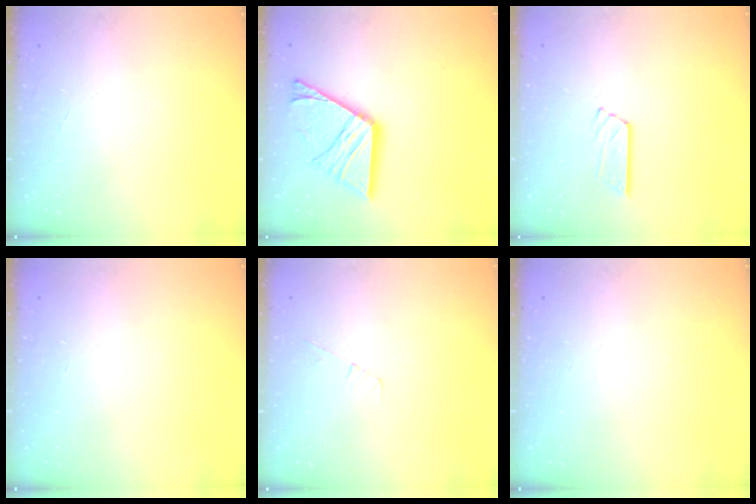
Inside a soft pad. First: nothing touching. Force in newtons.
{"total": 17.2, "press": 17.1, "slide": 1.7}
{"total": 4.8, "press": 4.7, "slide": 0.5}
{"total": 0.0}
{"total": 5.3, "press": 5.2, "slide": 0.5}
{"total": 0.0}